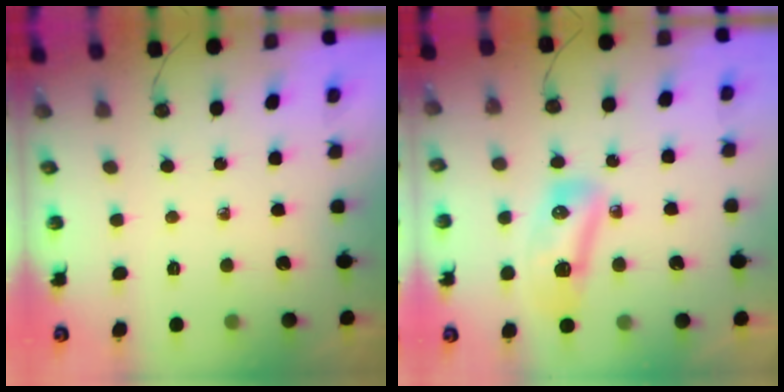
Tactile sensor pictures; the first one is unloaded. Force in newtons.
{"total": 12.4, "press": 11.5, "slide": 4.7}